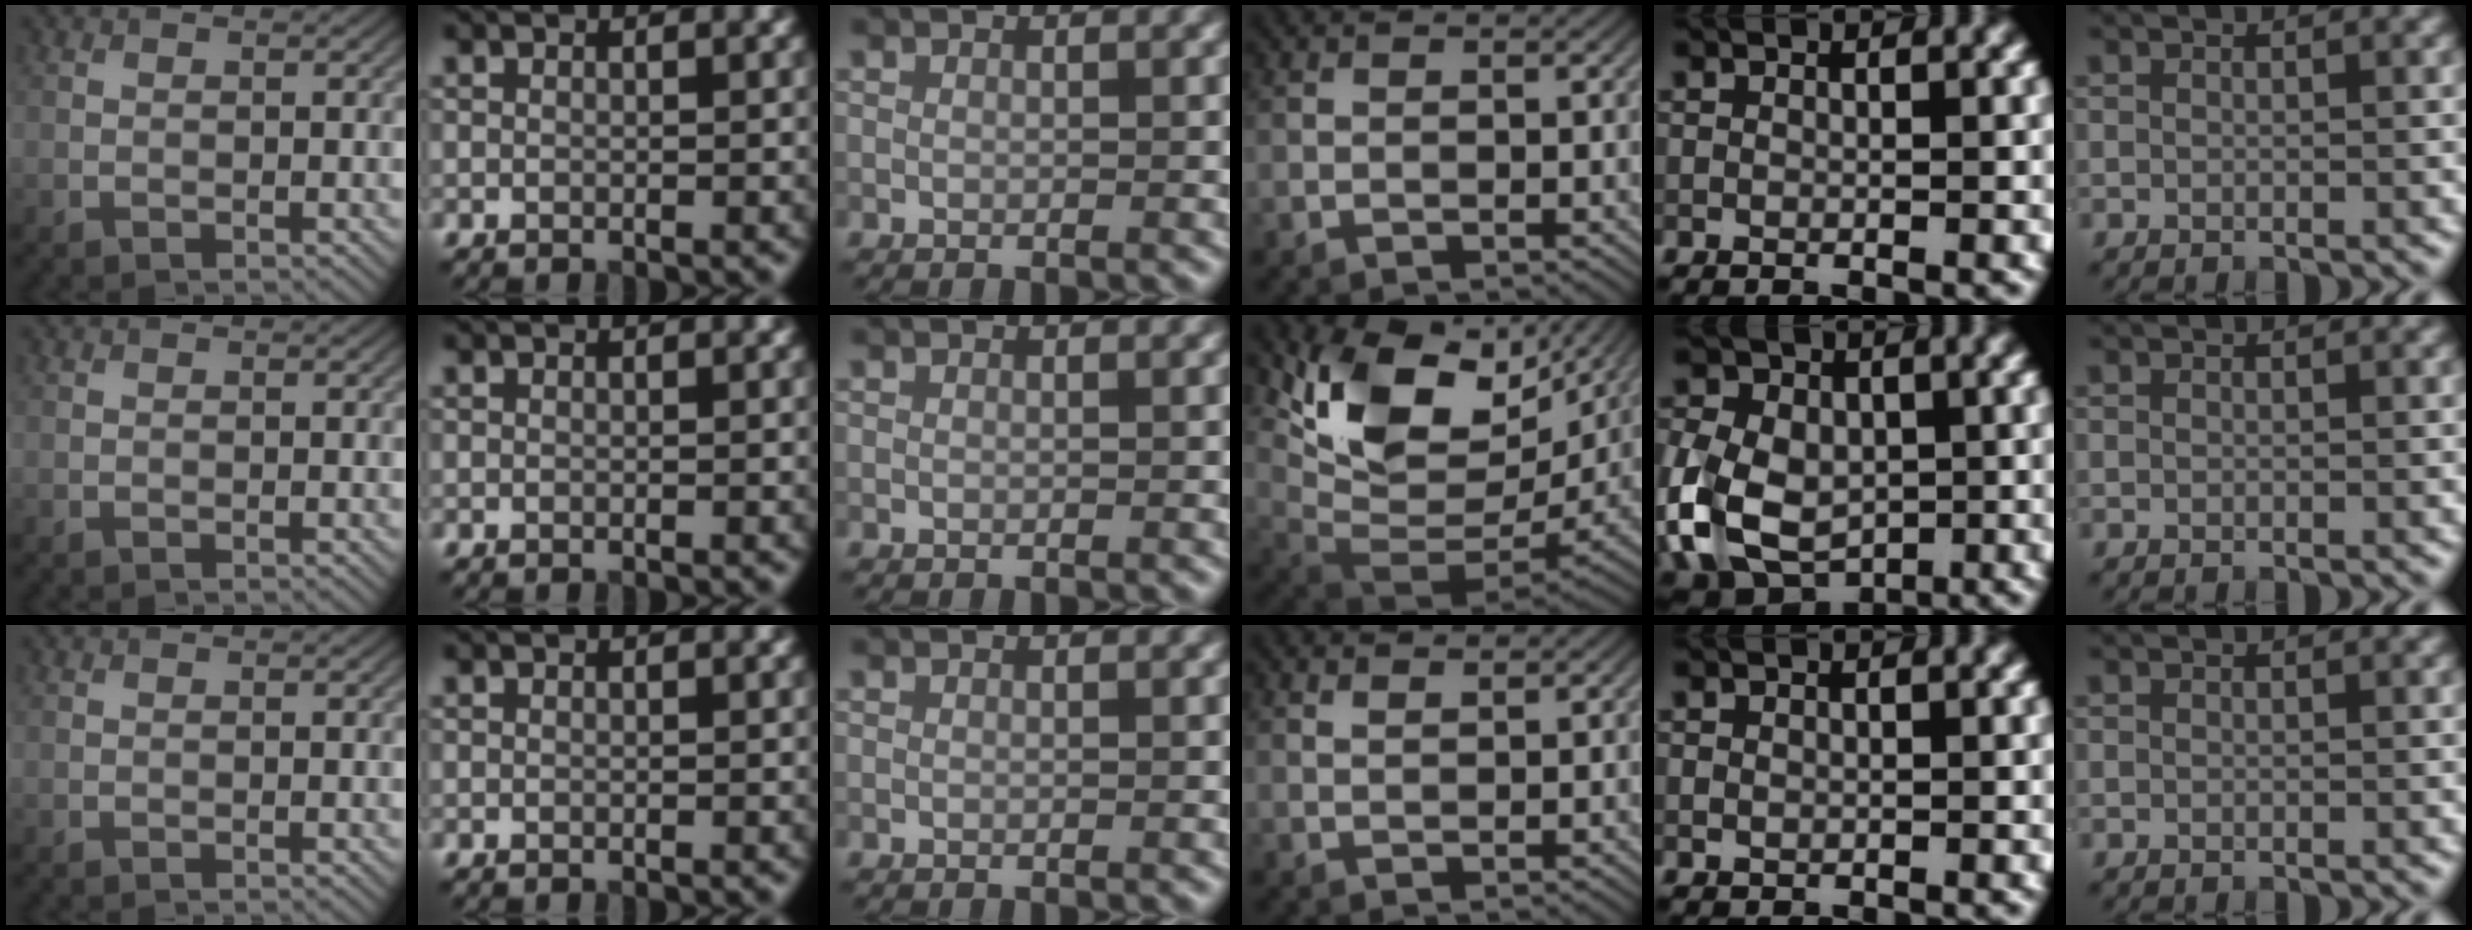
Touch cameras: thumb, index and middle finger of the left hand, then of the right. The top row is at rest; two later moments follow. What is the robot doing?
{"motion": "lift_and_place", "object": "coin"}